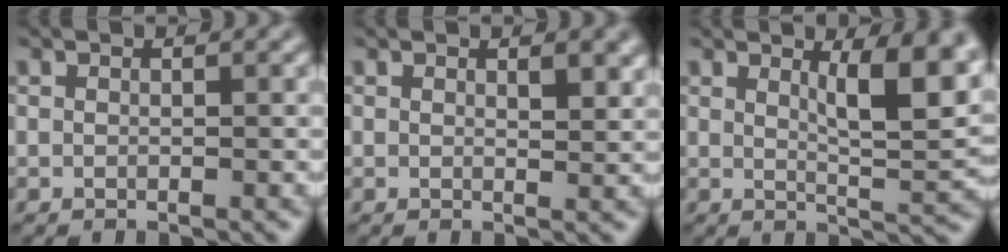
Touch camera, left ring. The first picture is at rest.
{"total": 1.8, "force": [1.0, 0.6, 1.4], "torque": [-0.017, -0.003, 0.017]}
{"total": 6.8, "force": [2.7, 1.9, 5.9], "torque": [-0.078, -0.006, 0.043]}